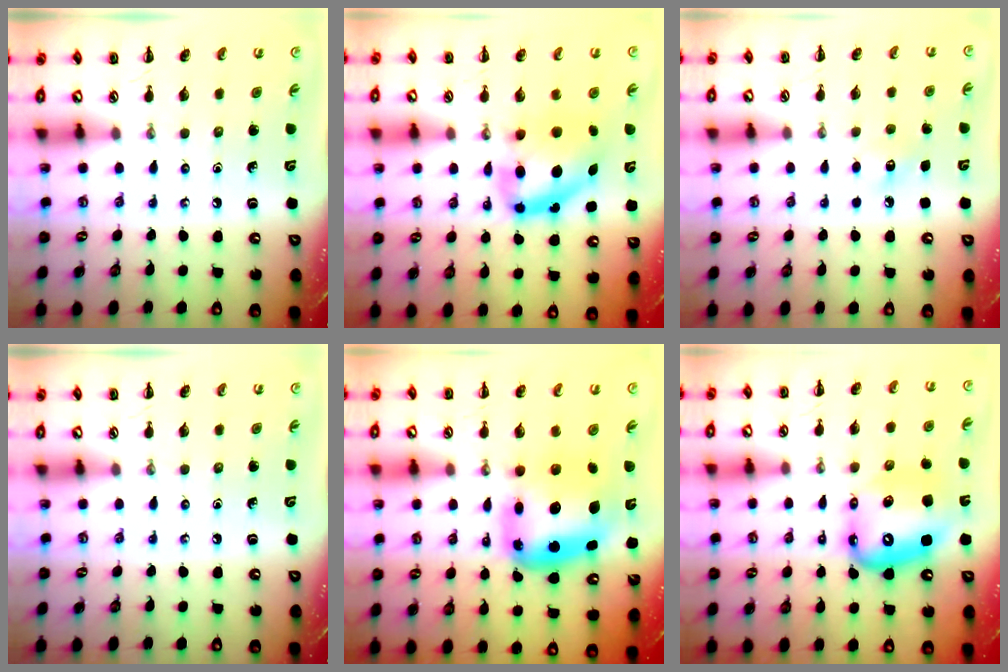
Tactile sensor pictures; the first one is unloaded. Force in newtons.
{"total": 10.8, "press": 10.6, "slide": 2.5}
{"total": 6.9, "press": 6.7, "slide": 1.6}
{"total": 0.0}
{"total": 9.1, "press": 8.8, "slide": 2.4}
{"total": 11.5, "press": 11.1, "slide": 2.9}